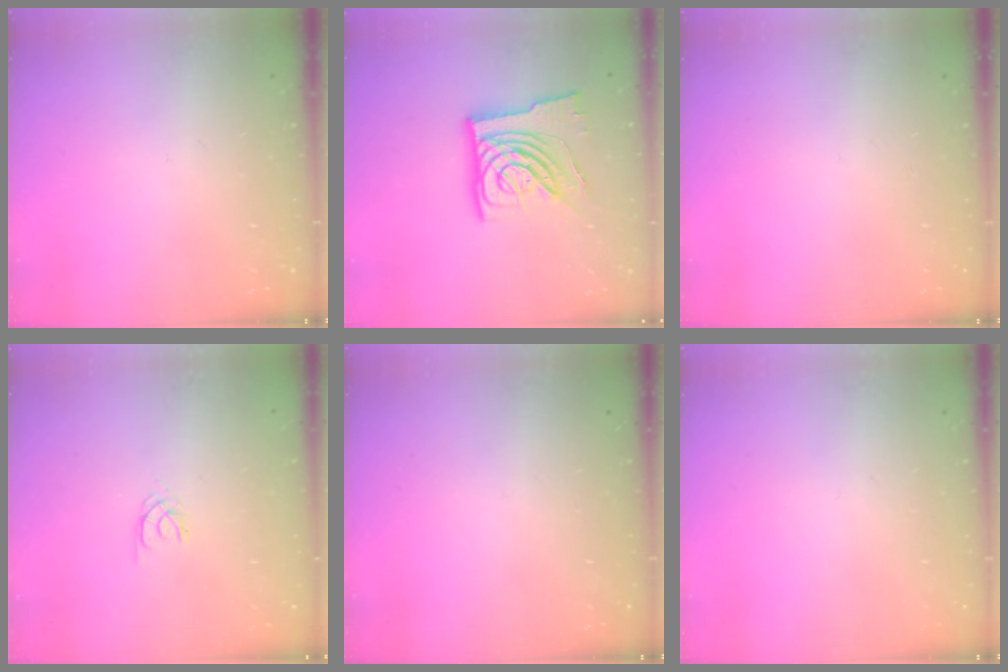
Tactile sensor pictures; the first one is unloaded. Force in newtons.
{"total": 14.1, "press": 13.9, "slide": 2.0}
{"total": 0.0}
{"total": 1.3, "press": 1.2, "slide": 0.3}
{"total": 0.0}
{"total": 0.0}